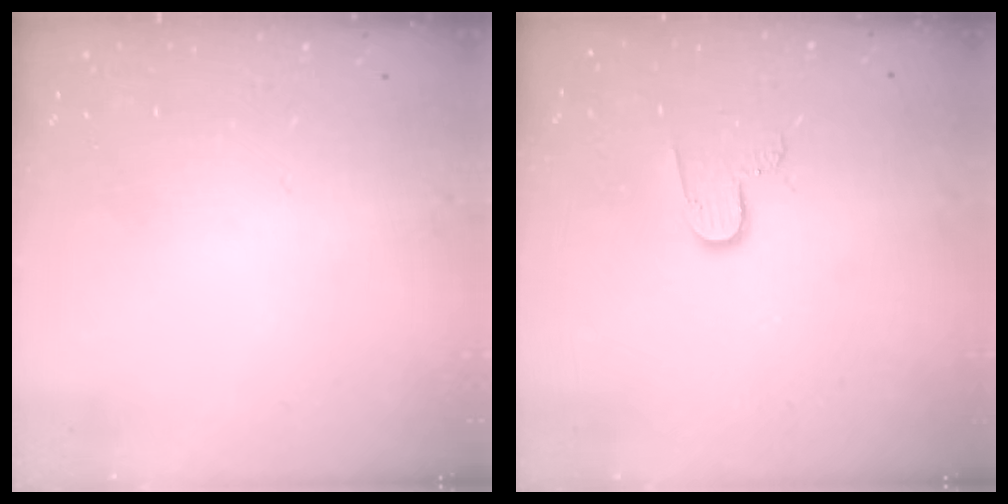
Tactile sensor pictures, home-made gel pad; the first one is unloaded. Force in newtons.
{"total": 6.5, "press": 6.4, "slide": 0.6}